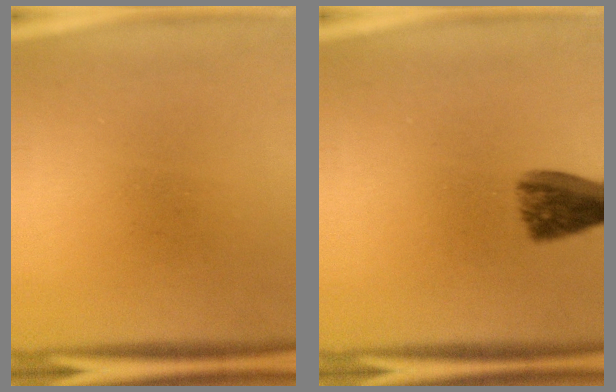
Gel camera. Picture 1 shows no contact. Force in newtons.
{"total": 6.5}